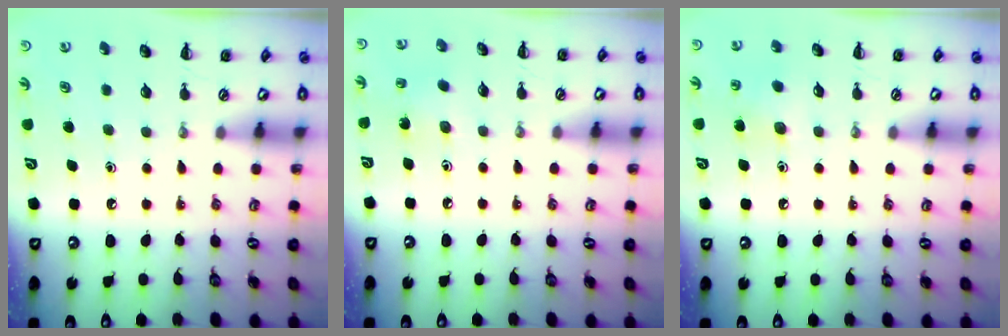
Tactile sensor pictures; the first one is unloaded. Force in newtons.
{"total": 2.9, "press": 2.8, "slide": 0.9}
{"total": 7.0, "press": 6.8, "slide": 1.8}